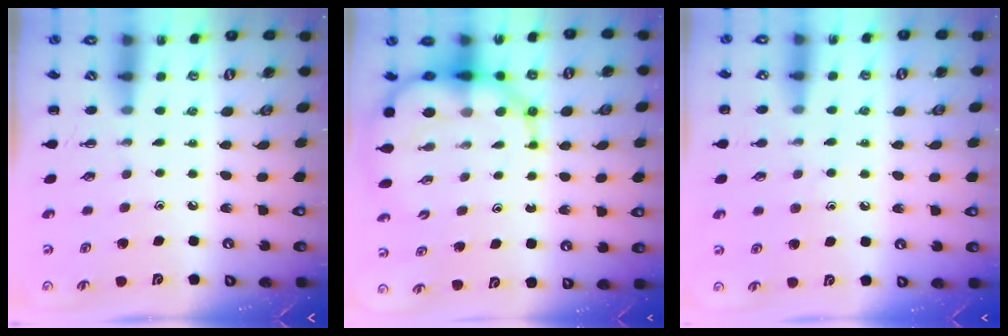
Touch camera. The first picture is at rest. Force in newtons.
{"total": 12.1, "press": 11.7, "slide": 3.3}
{"total": 6.9, "press": 6.8, "slide": 1.2}